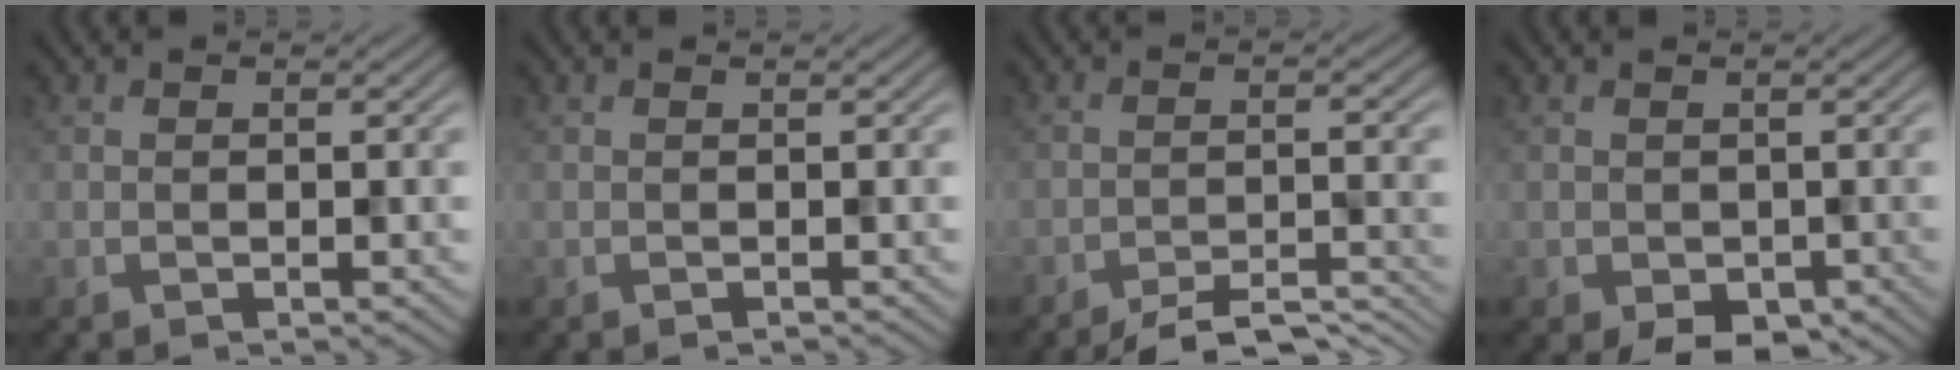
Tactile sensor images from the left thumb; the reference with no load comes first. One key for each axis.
{"total": 0.0}
{"total": 7.6, "fx": -6.7, "fy": 1.4, "fz": 3.3, "tx": -0.061, "ty": 0.002, "tz": -0.094}
{"total": 3.1, "fx": -1.8, "fy": 1.9, "fz": 1.7, "tx": -0.028, "ty": -0.013, "tz": -0.025}